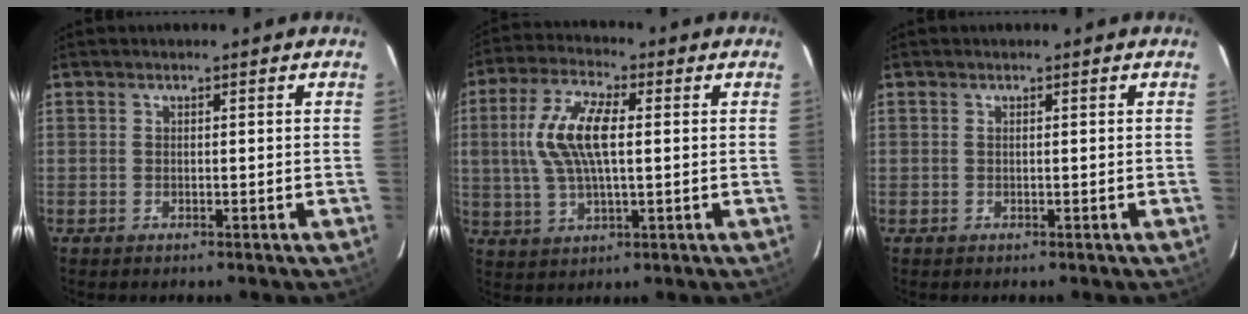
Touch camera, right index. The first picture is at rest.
{"total": 12.0, "force": [1.5, 4.7, 11.0], "torque": [-0.227, 0.013, 0.029]}
{"total": 0.0}